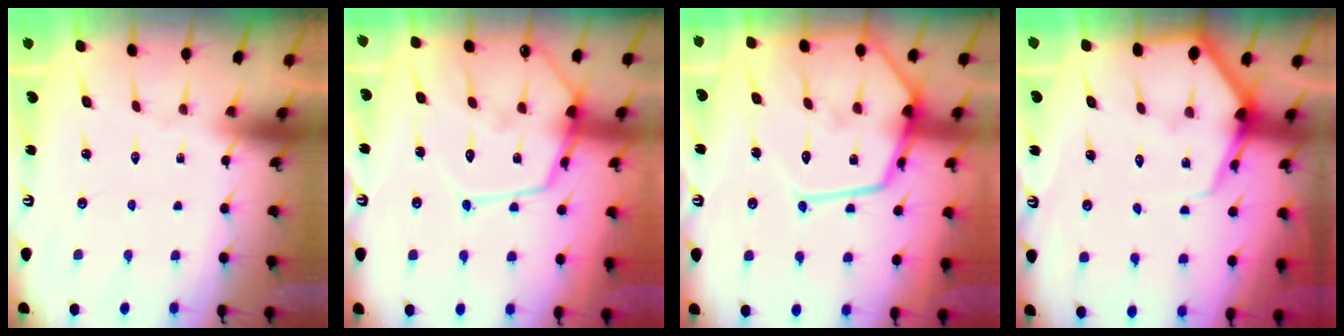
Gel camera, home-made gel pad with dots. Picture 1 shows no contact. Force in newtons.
{"total": 14.5, "press": 14.4, "slide": 1.3}
{"total": 21.3, "press": 21.3, "slide": 1.8}
{"total": 7.0, "press": 6.9, "slide": 0.7}